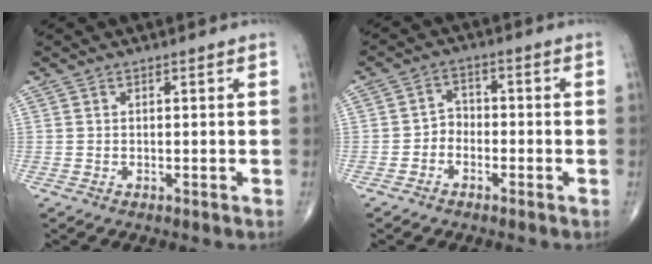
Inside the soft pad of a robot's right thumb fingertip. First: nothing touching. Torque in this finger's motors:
{"motor_torque": [-0.28, 0.04, 0.08, 0.26, 0.06]}